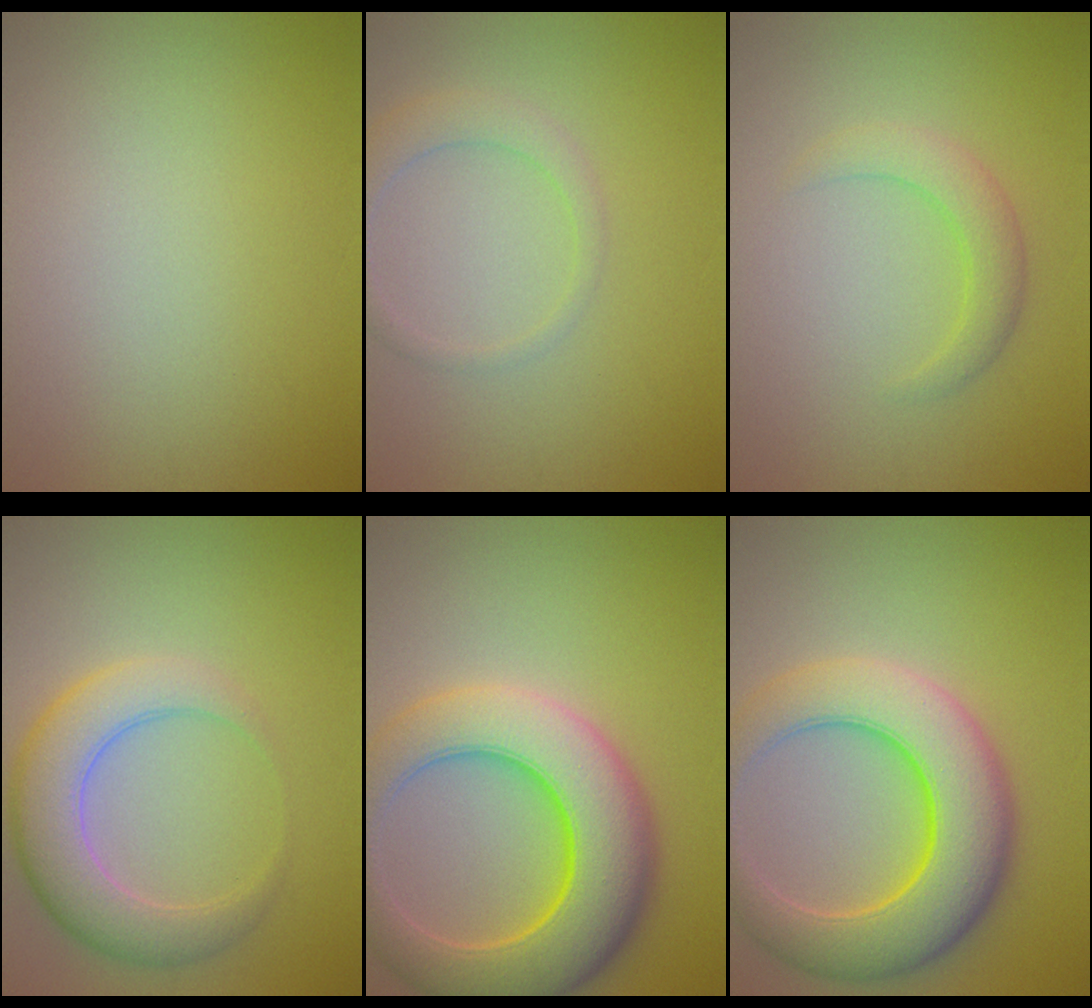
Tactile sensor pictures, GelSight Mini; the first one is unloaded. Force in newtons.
{"total": 2.4, "press": 2.4, "slide": 0.2}
{"total": 2.4, "press": 2.4, "slide": 0.0}
{"total": 5.7, "press": 5.7, "slide": 0.3}
{"total": 9.9, "press": 9.8, "slide": 0.5}
{"total": 9.1, "press": 9.1, "slide": 0.1}